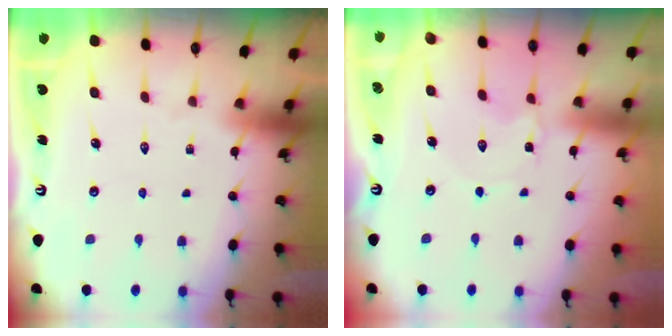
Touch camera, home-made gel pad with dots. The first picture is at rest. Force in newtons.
{"total": 0.6, "press": 0.6, "slide": 0.1}